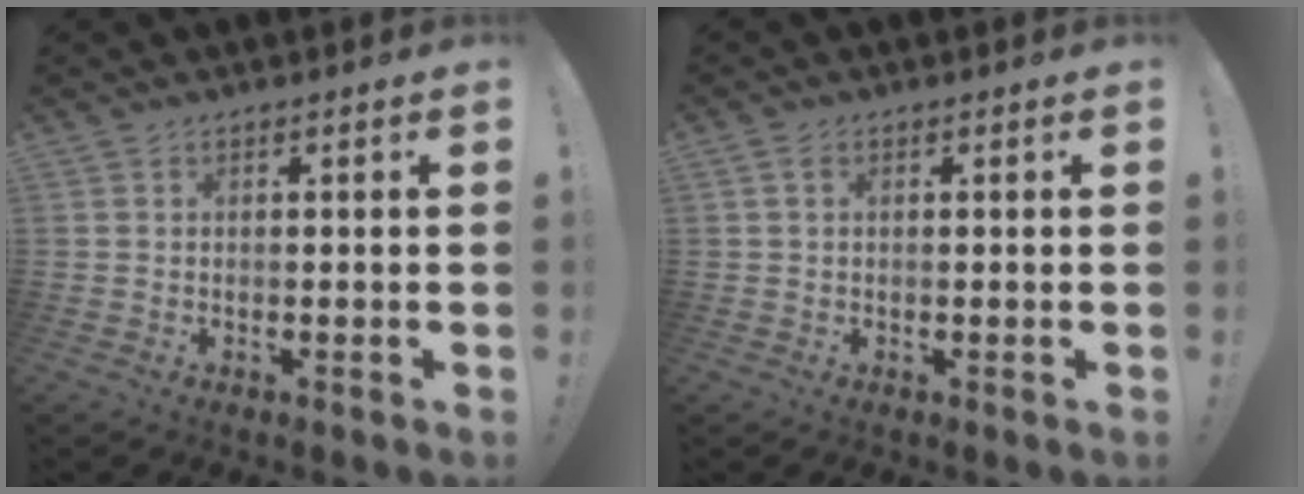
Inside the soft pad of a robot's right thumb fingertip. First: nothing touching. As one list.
[{"total": 1.8, "force": [0.7, 1.1, 1.2], "torque": [-0.021, 0.003, 0.012]}]